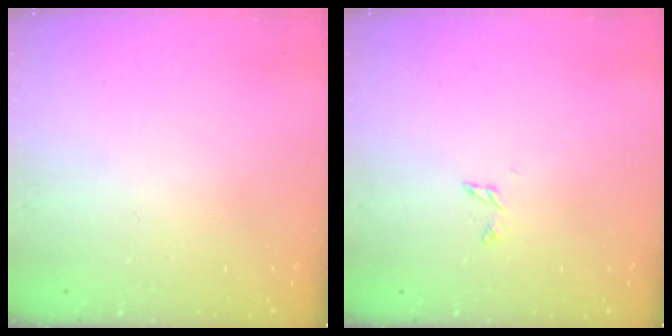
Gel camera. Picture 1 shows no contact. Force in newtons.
{"total": 2.8, "press": 2.8, "slide": 0.3}